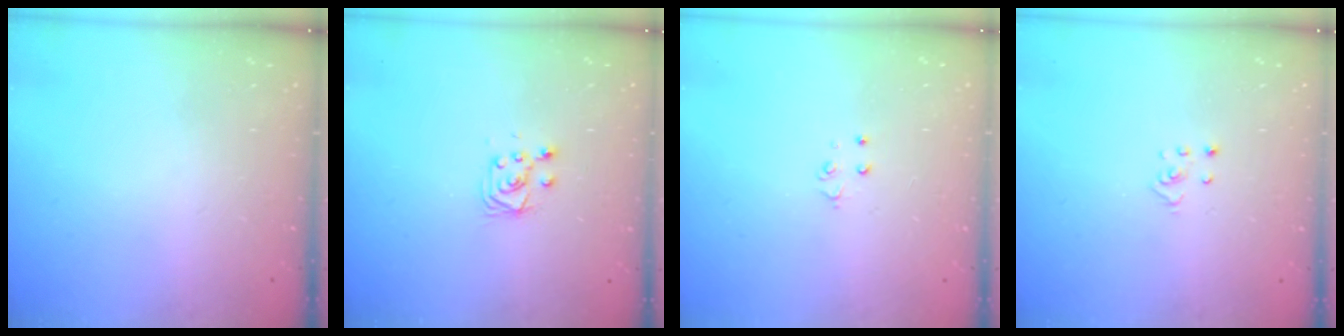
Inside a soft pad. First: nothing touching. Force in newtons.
{"total": 4.9, "press": 4.8, "slide": 0.5}
{"total": 2.8, "press": 2.8, "slide": 0.3}
{"total": 2.3, "press": 2.3, "slide": 0.2}